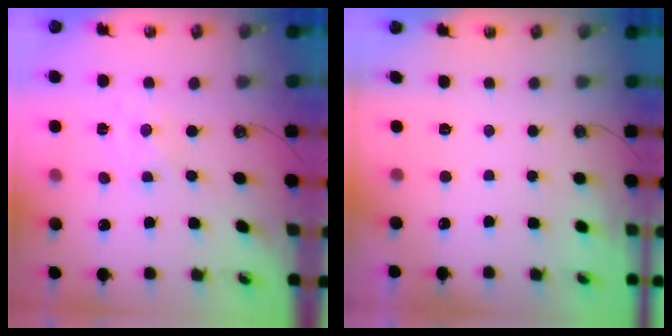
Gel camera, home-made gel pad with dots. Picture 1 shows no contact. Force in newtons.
{"total": 0.0}